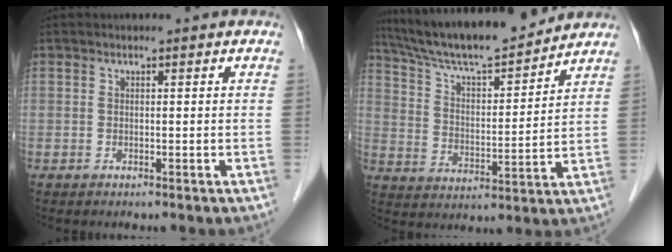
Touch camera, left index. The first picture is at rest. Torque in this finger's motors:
{"motor_torque": [0.45, -0.39, 0.57, 0.11]}